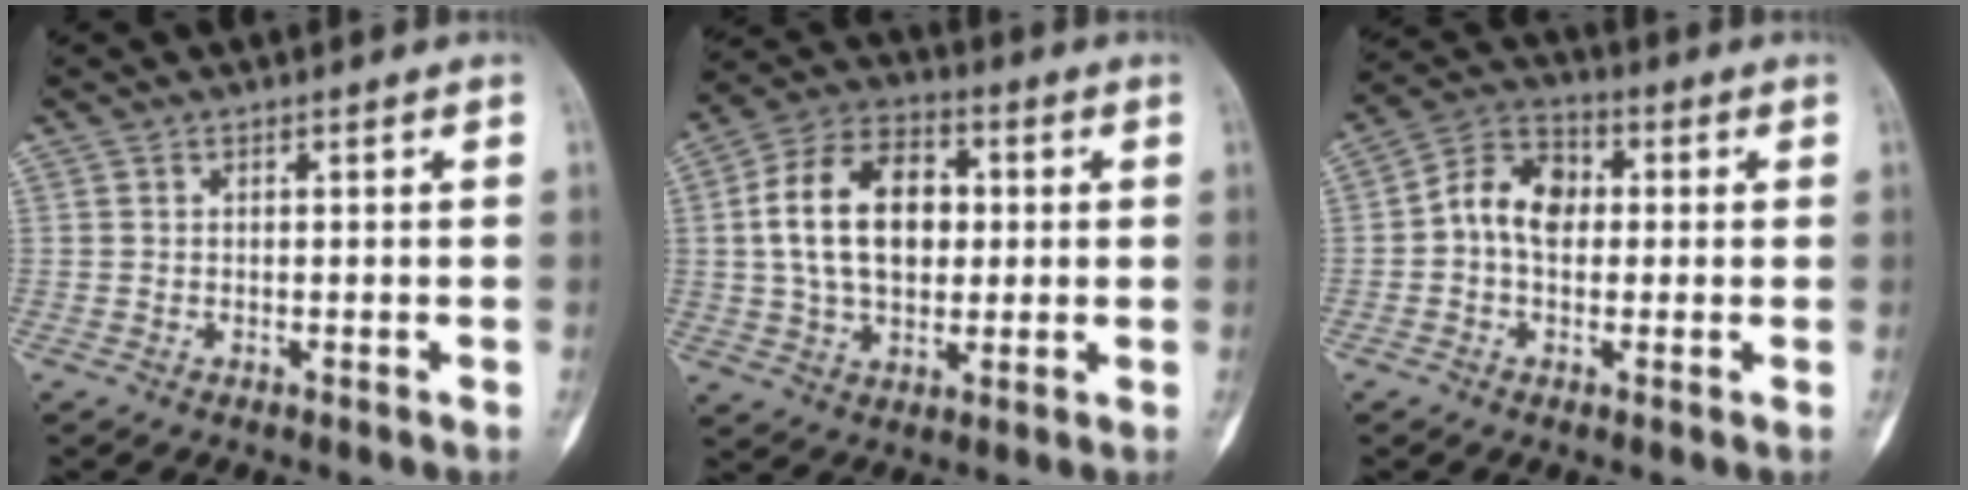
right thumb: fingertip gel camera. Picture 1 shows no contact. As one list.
[{"total": 16.2, "force": [1.7, 10.7, 12.0], "torque": [-0.189, 0.018, 0.025]}, {"total": 8.9, "force": [0.2, 6.4, 6.2], "torque": [-0.094, 0.026, -0.007]}]